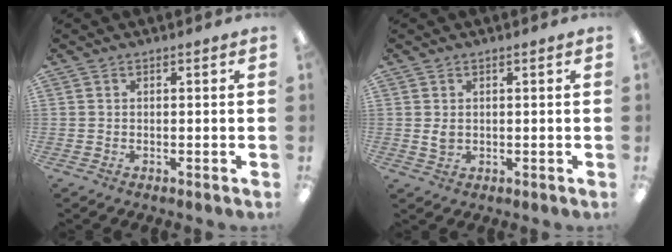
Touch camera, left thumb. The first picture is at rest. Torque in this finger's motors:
{"motor_torque": [0.25, 0.39, 0.18, -0.32, 0.00]}